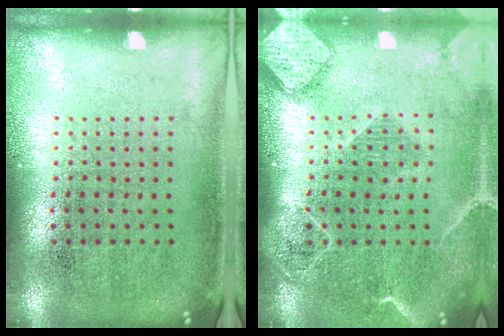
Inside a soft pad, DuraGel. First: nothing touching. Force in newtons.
{"total": 2.1, "press": 1.9, "slide": 0.9}